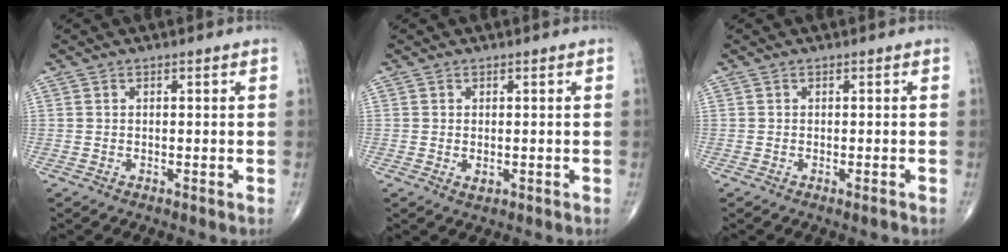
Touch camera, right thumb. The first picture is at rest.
{"total": 1.2, "force": [-0.1, 0.7, 1.0], "torque": [-0.015, -0.003, 0.001]}
{"total": 0.8, "force": [-0.5, 0.1, 0.6], "torque": [-0.008, -0.002, -0.006]}